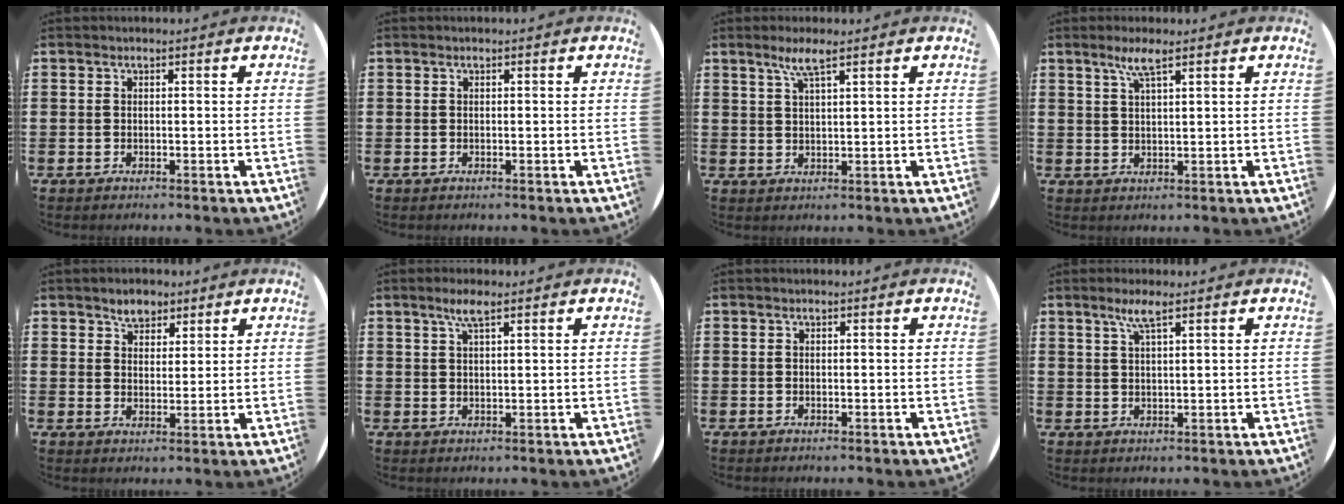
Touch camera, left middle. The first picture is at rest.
{"total": 0.0}
{"total": 3.5, "force": [2.4, 0.3, 2.5], "torque": [-0.054, 0.005, 0.042]}
{"total": 3.4, "force": [2.3, 0.2, 2.5], "torque": [-0.053, 0.005, 0.039]}
{"total": 3.3, "force": [2.8, 1.7, 0.5], "torque": [0.001, 0.000, 0.050]}
{"total": 2.8, "force": [1.9, 0.4, 2.1], "torque": [-0.043, 0.007, 0.031]}
{"total": 0.0}
{"total": 3.2, "force": [2.0, 0.2, 2.4], "torque": [-0.050, 0.005, 0.034]}